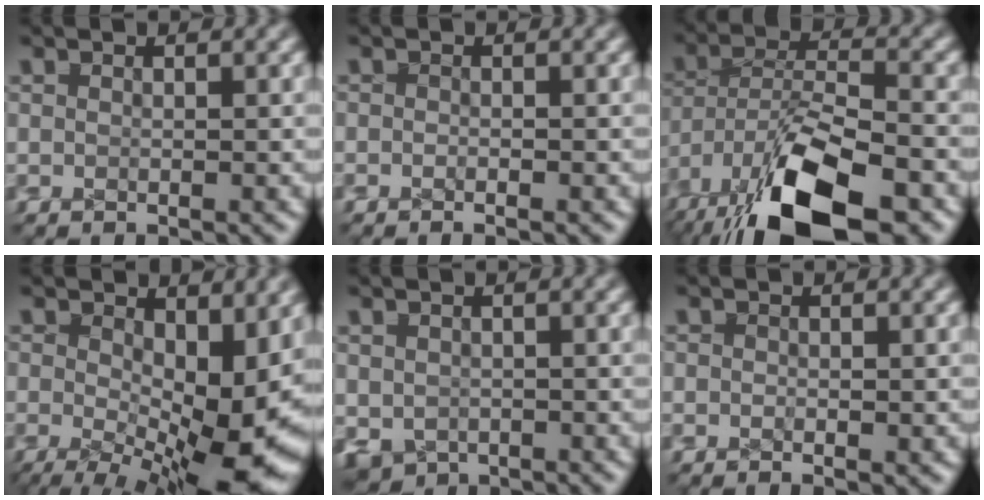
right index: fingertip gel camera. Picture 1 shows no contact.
{"total": 0.8, "force": [-0.7, 0.3, 0.3], "torque": [0.000, -0.001, -0.016]}
{"total": 7.0, "force": [-3.5, 2.9, 5.4], "torque": [-0.084, -0.014, -0.049]}
{"total": 9.7, "force": [-1.6, 4.2, 8.6], "torque": [-0.111, -0.046, 0.000]}
{"total": 3.8, "force": [-1.2, 3.4, 1.2], "torque": [-0.042, -0.030, -0.010]}
{"total": 0.6, "force": [-0.4, 0.2, 0.3], "torque": [-0.005, -0.004, -0.006]}